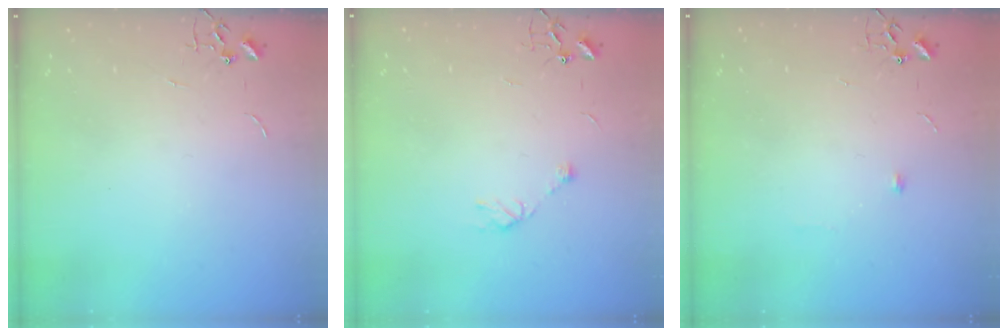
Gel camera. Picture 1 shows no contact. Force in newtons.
{"total": 5.0, "press": 4.9, "slide": 0.7}
{"total": 4.7, "press": 4.6, "slide": 1.0}